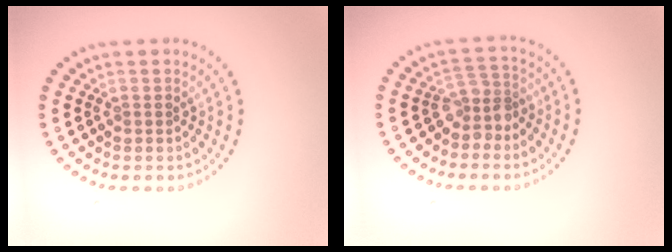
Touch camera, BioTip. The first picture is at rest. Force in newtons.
{"total": 2.5, "press": 1.9, "slide": 1.6}